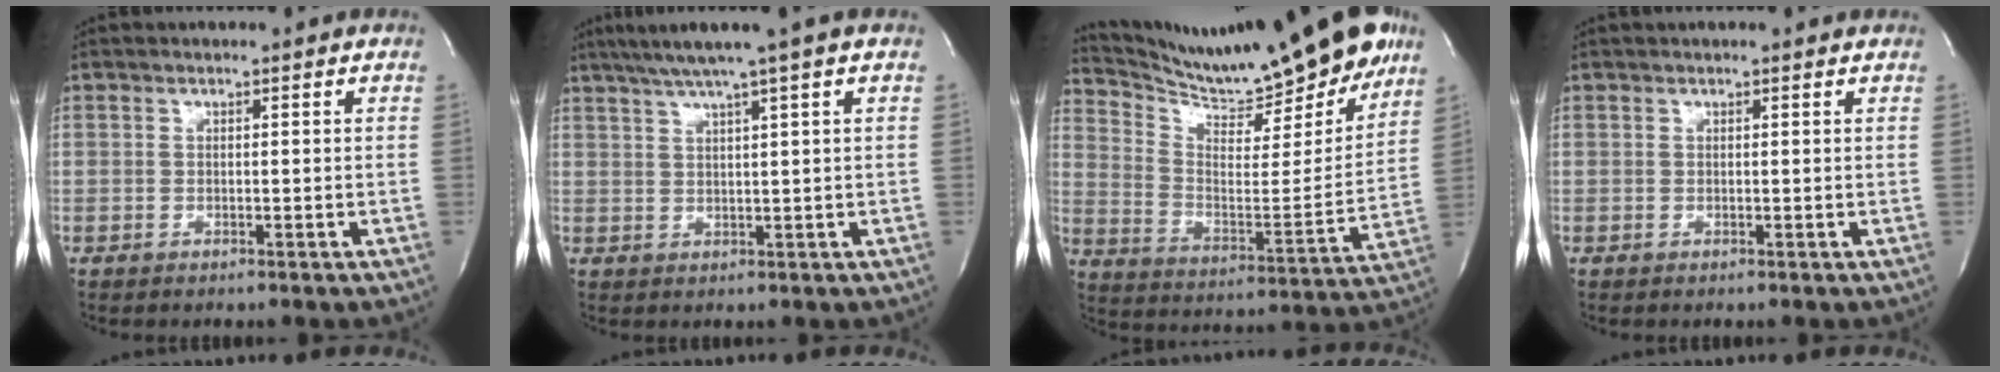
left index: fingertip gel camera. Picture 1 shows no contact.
{"total": 6.4, "force": [4.4, -1.4, 4.5], "torque": [-0.076, 0.013, 0.073]}
{"total": 22.6, "force": [19.9, 2.3, 10.5], "torque": [-0.181, -0.060, 0.298]}
{"total": 2.3, "force": [2.1, 0.1, 1.0], "torque": [-0.013, 0.018, 0.023]}